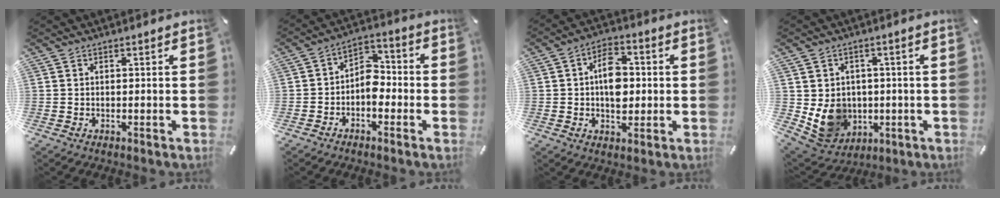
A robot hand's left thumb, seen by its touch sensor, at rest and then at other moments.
{"total": 6.9, "force": [-3.1, 4.8, 3.9], "torque": [-0.071, 0.015, -0.063]}
{"total": 9.0, "force": [0.2, 5.8, 6.8], "torque": [-0.102, 0.003, 0.001]}
{"total": 10.0, "force": [-0.4, 9.3, 3.6], "torque": [-0.079, -0.007, -0.001]}